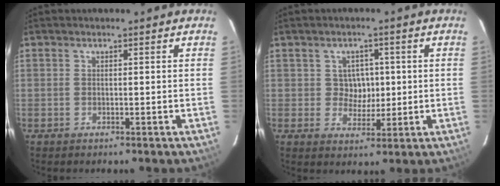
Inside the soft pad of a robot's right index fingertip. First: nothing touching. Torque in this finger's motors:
{"motor_torque": [-0.23, 0.03, -0.01, 0.00]}